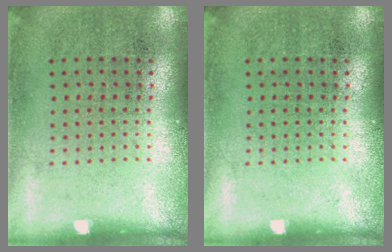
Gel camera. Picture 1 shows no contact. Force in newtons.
{"total": 0.0}